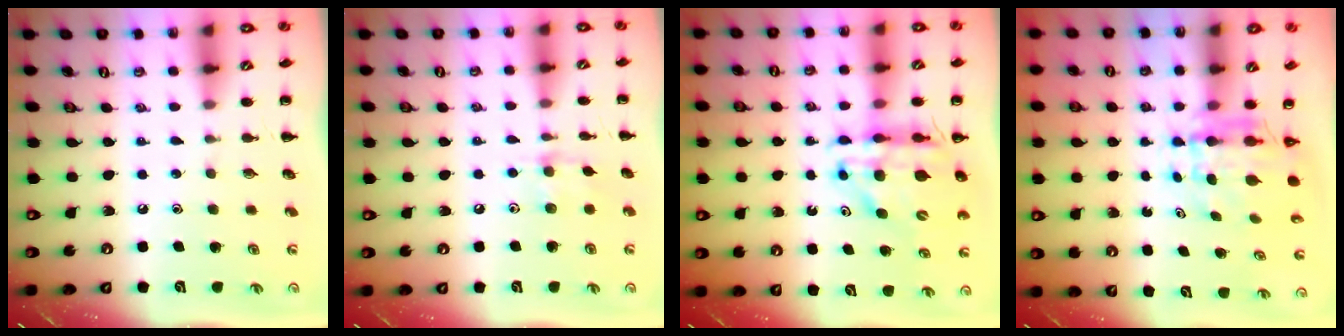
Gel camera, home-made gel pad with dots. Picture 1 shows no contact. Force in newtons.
{"total": 5.4, "press": 5.4, "slide": 0.7}
{"total": 12.3, "press": 11.7, "slide": 3.7}
{"total": 6.1, "press": 6.0, "slide": 0.9}